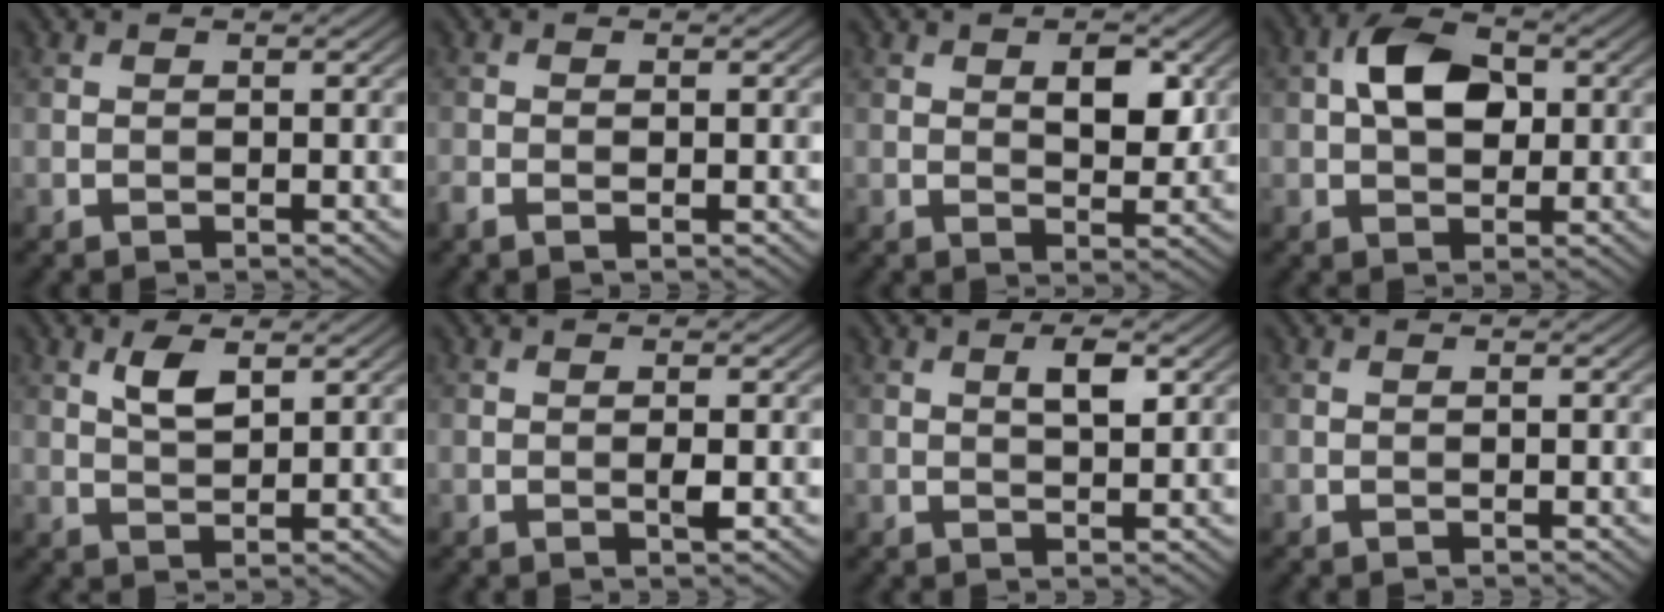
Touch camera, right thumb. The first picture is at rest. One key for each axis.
{"total": 1.3, "fx": -0.6, "fy": 0.5, "fz": 1.0, "tx": -0.024, "ty": -0.001, "tz": -0.014}
{"total": 4.6, "fx": 1.4, "fy": 2.3, "fz": 3.7, "tx": -0.059, "ty": -0.007, "tz": 0.025}
{"total": 6.7, "fx": 1.0, "fy": 4.3, "fz": 5.0, "tx": -0.091, "ty": 0.013, "tz": 0.008}
{"total": 3.5, "fx": 1.8, "fy": 1.3, "fz": 2.7, "tx": -0.060, "ty": 0.000, "tz": 0.036}
{"total": 1.1, "fx": -0.2, "fy": 0.1, "fz": 1.1, "tx": -0.022, "ty": -0.001, "tz": -0.005}
{"total": 2.6, "fx": 1.0, "fy": 0.8, "fz": 2.3, "tx": -0.042, "ty": -0.001, "tz": 0.018}
{"total": 0.0}